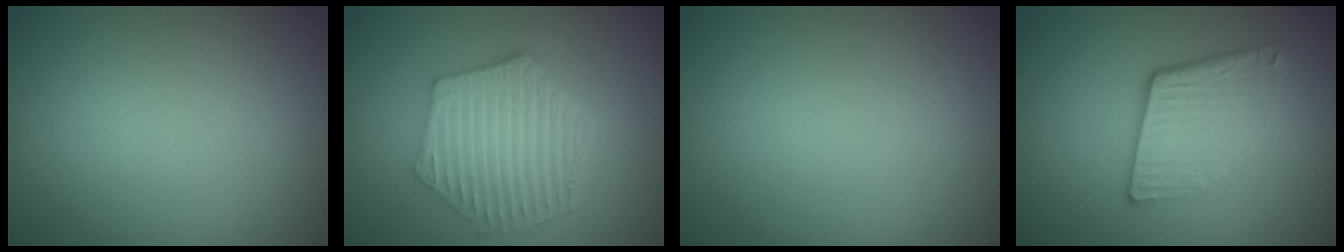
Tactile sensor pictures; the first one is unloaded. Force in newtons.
{"total": 6.1, "press": 4.7, "slide": 3.8}
{"total": 0.0}
{"total": 4.4, "press": 2.9, "slide": 3.4}